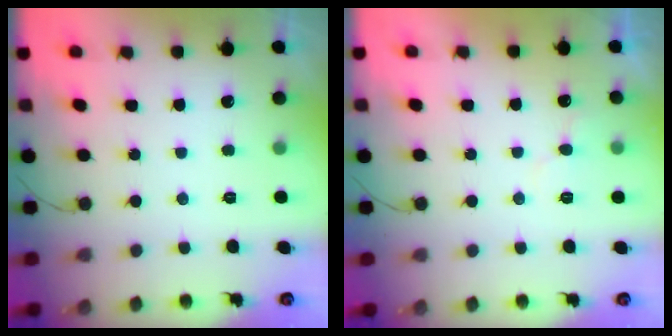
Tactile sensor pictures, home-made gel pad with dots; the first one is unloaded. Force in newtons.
{"total": 6.1, "press": 6.1, "slide": 0.4}